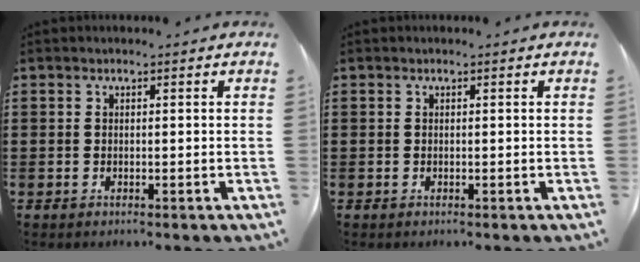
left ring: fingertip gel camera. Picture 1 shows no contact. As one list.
[{"total": 0.0}]